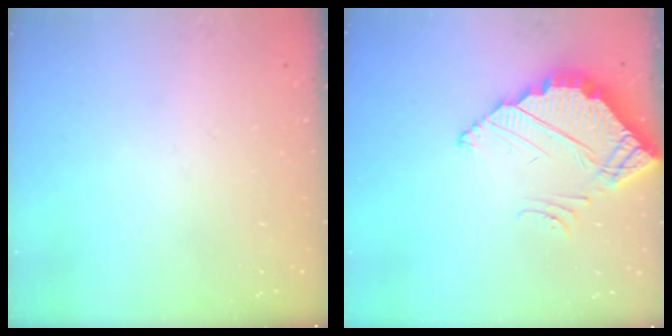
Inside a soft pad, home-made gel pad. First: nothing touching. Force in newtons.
{"total": 3.8, "press": 3.8, "slide": 0.2}